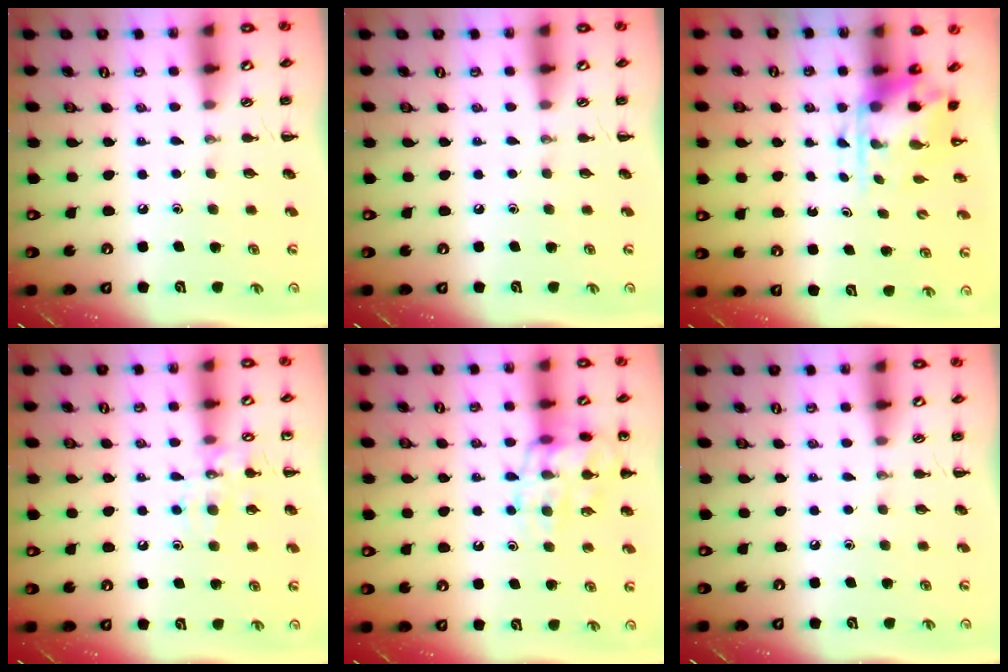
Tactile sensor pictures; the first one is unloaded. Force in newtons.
{"total": 0.0}
{"total": 3.8, "press": 3.7, "slide": 0.9}
{"total": 9.7, "press": 9.7, "slide": 0.7}
{"total": 16.5, "press": 16.4, "slide": 2.2}
{"total": 0.0}